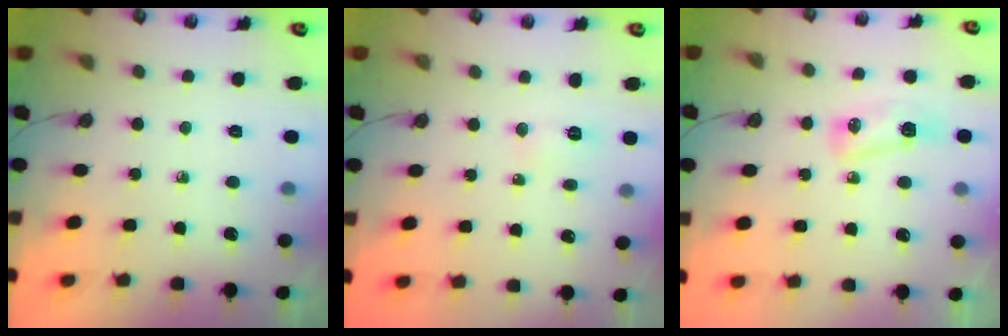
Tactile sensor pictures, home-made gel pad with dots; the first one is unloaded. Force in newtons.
{"total": 4.2, "press": 4.2, "slide": 0.5}
{"total": 6.7, "press": 6.6, "slide": 0.8}